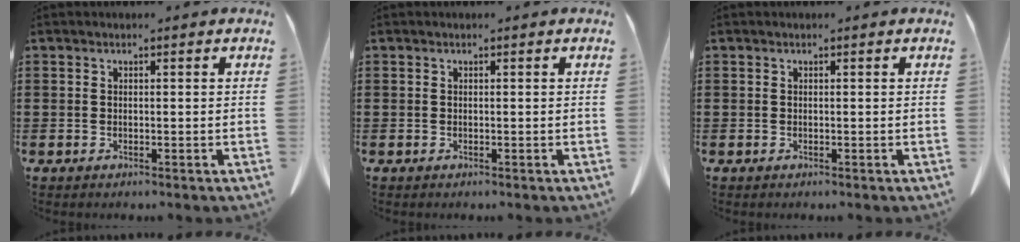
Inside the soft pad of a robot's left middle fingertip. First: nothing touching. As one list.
[{"total": 0.0}, {"total": 0.0}]